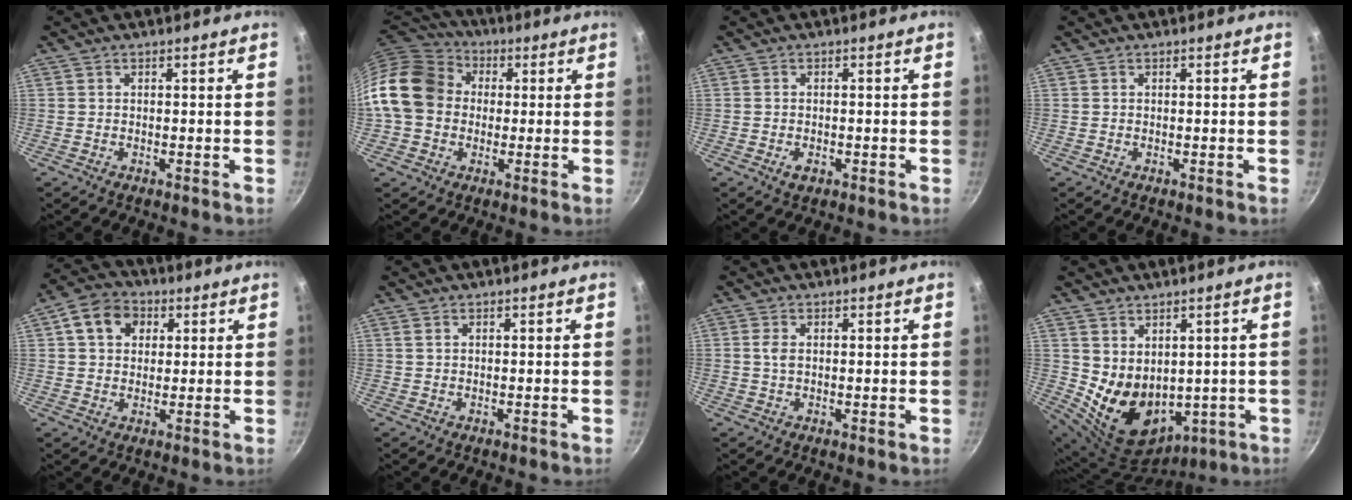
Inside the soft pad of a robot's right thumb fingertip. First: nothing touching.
{"total": 16.0, "force": [1.2, 13.2, 8.9], "torque": [-0.145, 0.034, 0.010]}
{"total": 2.1, "force": [-0.8, 1.3, 1.4], "torque": [-0.023, 0.000, -0.013]}
{"total": 0.0}
{"total": 8.6, "force": [2.8, 6.7, 4.5], "torque": [-0.054, 0.008, 0.034]}
{"total": 0.7, "force": [0.4, 0.5, 0.4], "torque": [-0.007, 0.001, 0.008]}
{"total": 2.1, "force": [0.5, 1.2, 1.7], "torque": [-0.031, 0.001, 0.009]}
{"total": 12.4, "force": [1.8, 9.5, 7.9], "torque": [-0.106, -0.027, 0.064]}